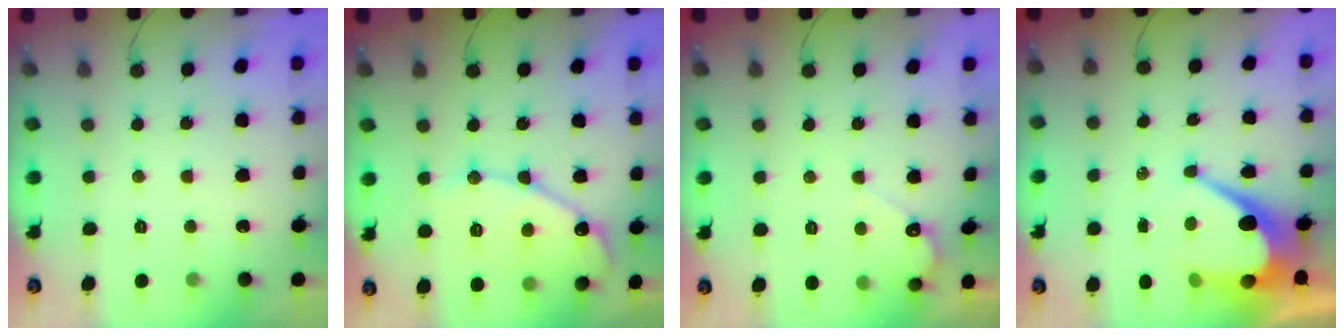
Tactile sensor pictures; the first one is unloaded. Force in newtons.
{"total": 13.3, "press": 13.3, "slide": 1.0}
{"total": 4.0, "press": 3.9, "slide": 0.3}
{"total": 11.7, "press": 11.7, "slide": 0.8}